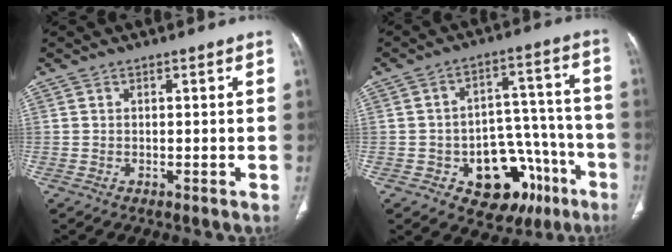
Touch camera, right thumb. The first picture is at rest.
{"total": 16.8, "force": [-7.9, 10.9, 10.0], "torque": [-0.078, 0.074, -0.099]}